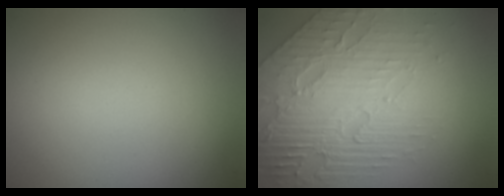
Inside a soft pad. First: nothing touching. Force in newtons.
{"total": 7.9, "press": 5.6, "slide": 5.7}